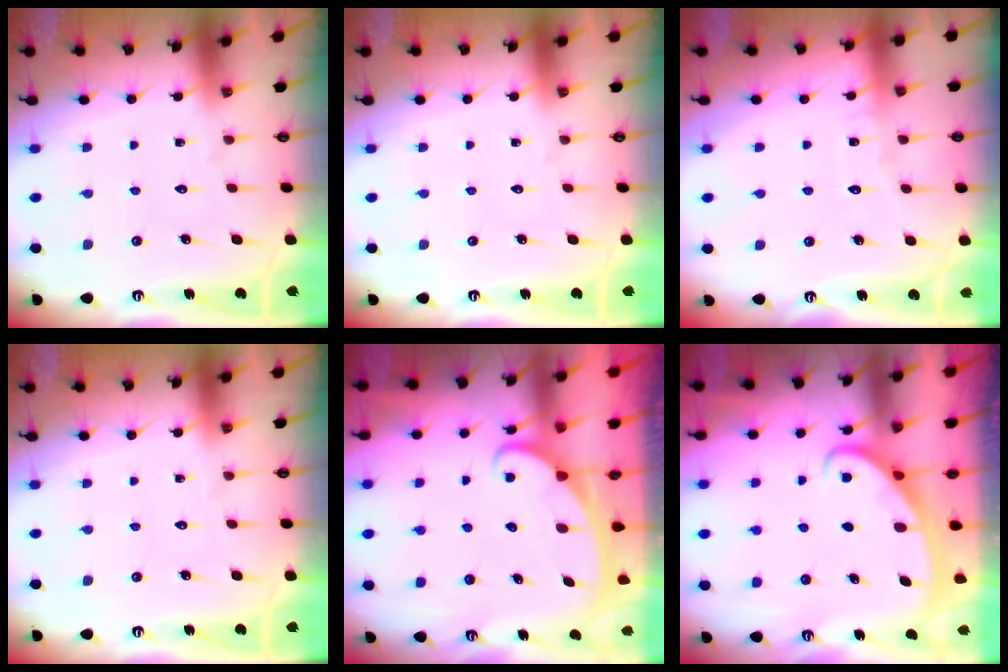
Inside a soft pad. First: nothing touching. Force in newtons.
{"total": 0.0}
{"total": 2.9, "press": 2.8, "slide": 0.3}
{"total": 0.0}
{"total": 2.5, "press": 2.5, "slide": 0.3}
{"total": 2.7, "press": 2.7, "slide": 0.4}